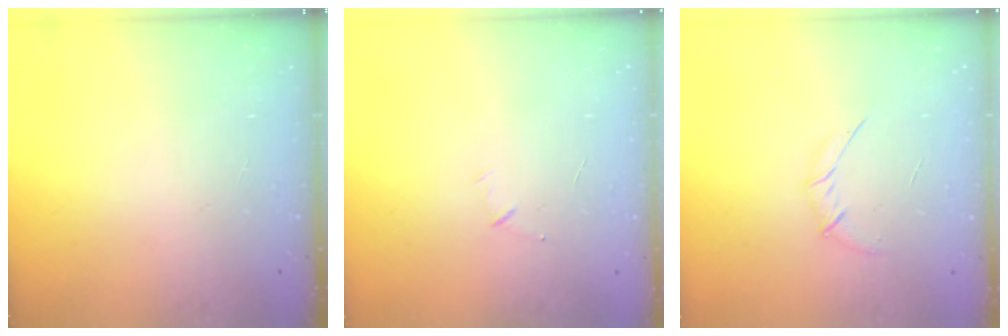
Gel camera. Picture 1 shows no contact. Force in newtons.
{"total": 4.0, "press": 3.8, "slide": 1.0}
{"total": 4.0, "press": 3.8, "slide": 1.1}